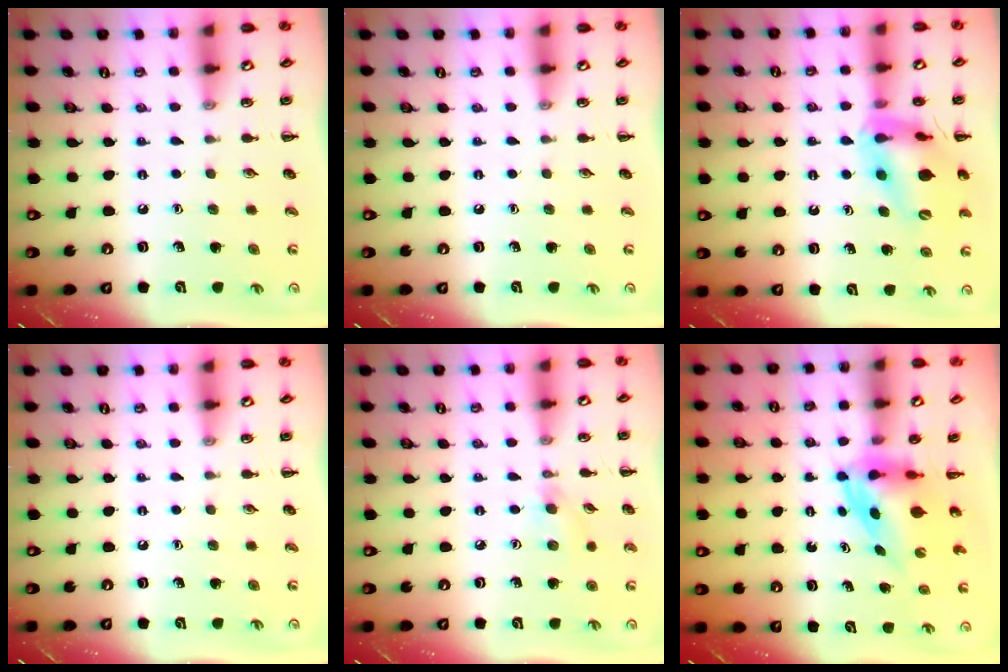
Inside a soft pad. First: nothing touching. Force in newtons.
{"total": 0.0}
{"total": 17.4, "press": 17.0, "slide": 4.0}
{"total": 0.0}
{"total": 4.9, "press": 4.6, "slide": 1.8}
{"total": 3.7, "press": 3.6, "slide": 0.9}